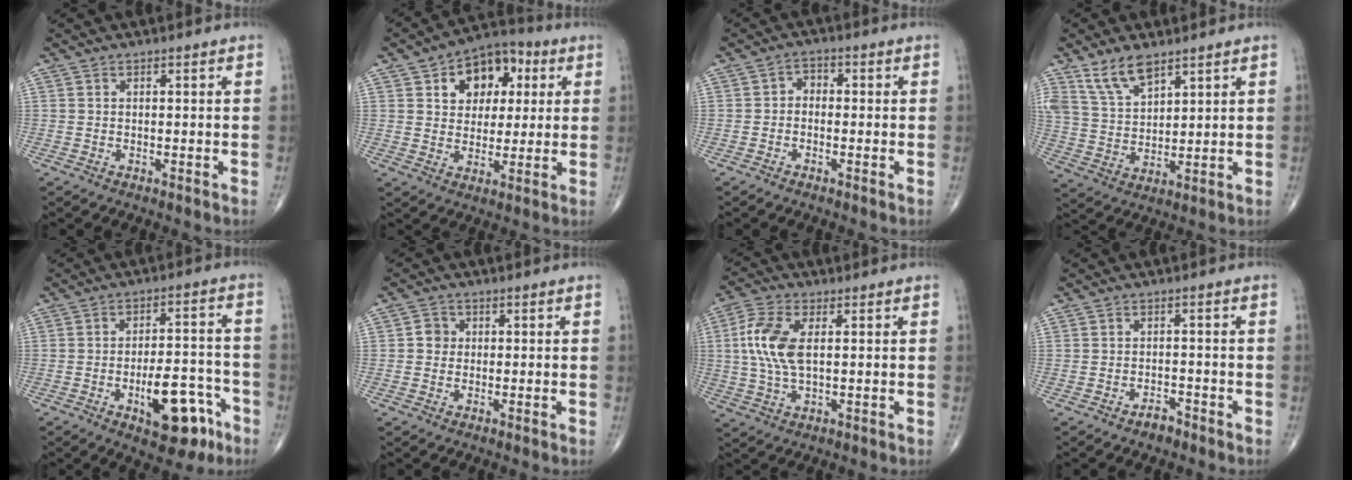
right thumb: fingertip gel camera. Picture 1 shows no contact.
{"total": 12.6, "force": [4.3, 9.0, 7.7], "torque": [-0.061, 0.006, 0.061]}
{"total": 2.6, "force": [-0.5, 2.1, 1.5], "torque": [-0.004, 0.016, -0.024]}
{"total": 8.6, "force": [6.0, 3.8, 4.8], "torque": [-0.081, -0.027, 0.126]}
{"total": 13.4, "force": [-5.9, 6.1, 10.4], "torque": [-0.125, 0.042, -0.078]}
{"total": 2.4, "force": [0.1, 2.3, 0.8], "torque": [0.003, 0.006, -0.004]}
{"total": 9.6, "force": [1.4, 4.7, 8.2], "torque": [-0.190, 0.005, 0.027]}
{"total": 2.2, "force": [-1.7, 1.0, 0.9], "torque": [-0.013, 0.009, -0.028]}